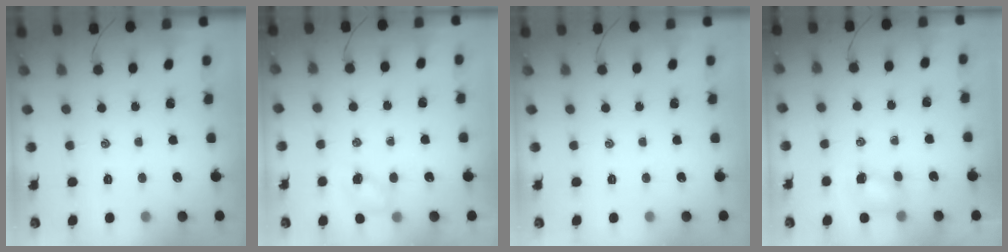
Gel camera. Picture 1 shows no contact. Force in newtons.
{"total": 4.6, "press": 4.6, "slide": 0.5}
{"total": 0.0}
{"total": 5.9, "press": 5.9, "slide": 1.0}